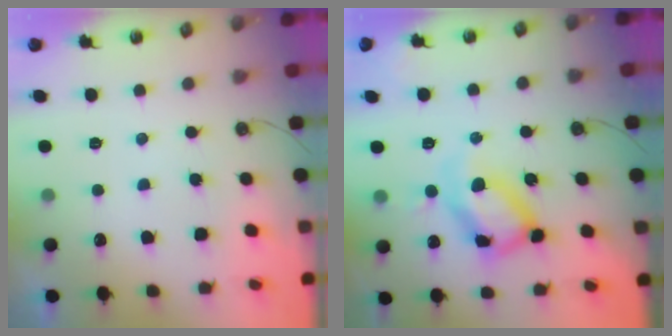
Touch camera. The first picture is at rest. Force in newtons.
{"total": 14.9, "press": 14.9, "slide": 0.7}